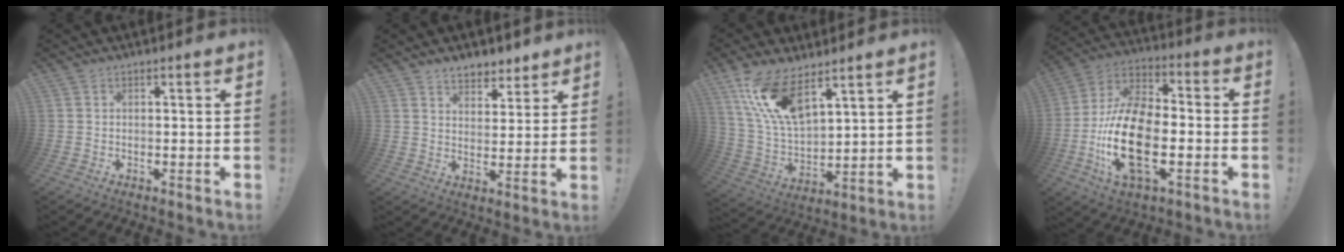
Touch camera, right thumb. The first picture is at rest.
{"total": 6.7, "force": [5.5, 3.6, 1.4], "torque": [-0.006, -0.046, 0.101]}
{"total": 15.4, "force": [10.1, 6.1, 9.9], "torque": [-0.211, -0.060, 0.187]}
{"total": 21.4, "force": [-5.4, 11.3, 17.3], "torque": [-0.358, 0.022, -0.085]}